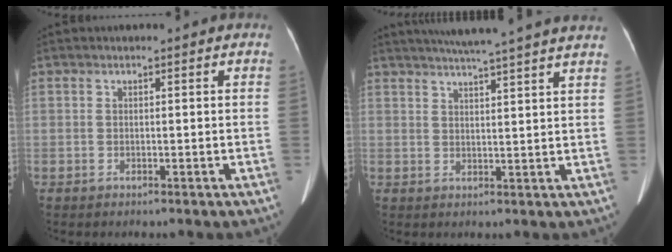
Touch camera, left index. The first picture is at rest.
{"total": 15.8, "force": [13.8, -1.0, 7.6], "torque": [-0.127, 0.005, 0.174]}